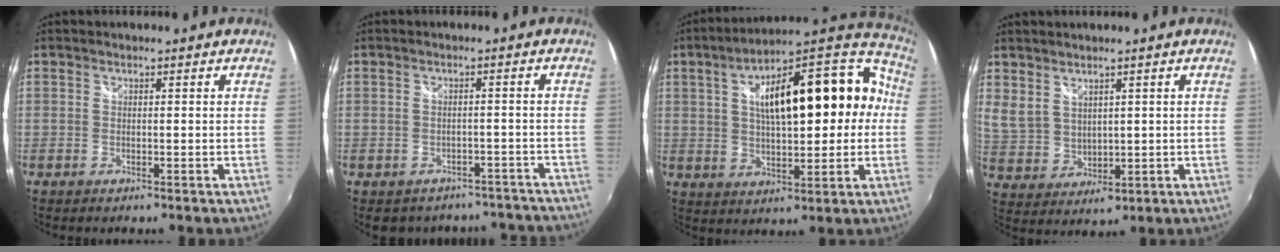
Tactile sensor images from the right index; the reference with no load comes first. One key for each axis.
{"total": 11.1, "fx": -9.4, "fy": 5.4, "fz": 2.2, "tx": -0.045, "ty": 0.014, "tz": -0.095}
{"total": 23.0, "fx": 2.5, "fy": 10.0, "fz": 20.5, "tx": -0.338, "ty": 0.056, "tz": 0.045}
{"total": 8.8, "fx": 3.4, "fy": 6.7, "fz": 4.5, "tx": -0.081, "ty": -0.003, "tz": 0.086}